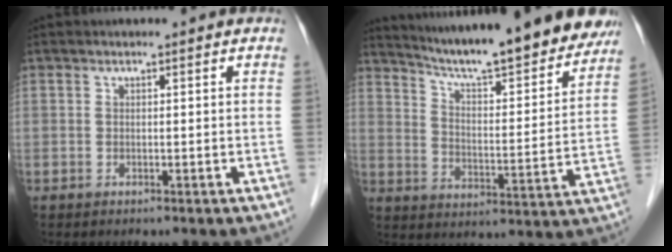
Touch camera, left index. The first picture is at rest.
{"total": 22.2, "force": [19.7, 2.6, 9.9], "torque": [-0.150, -0.027, 0.268]}